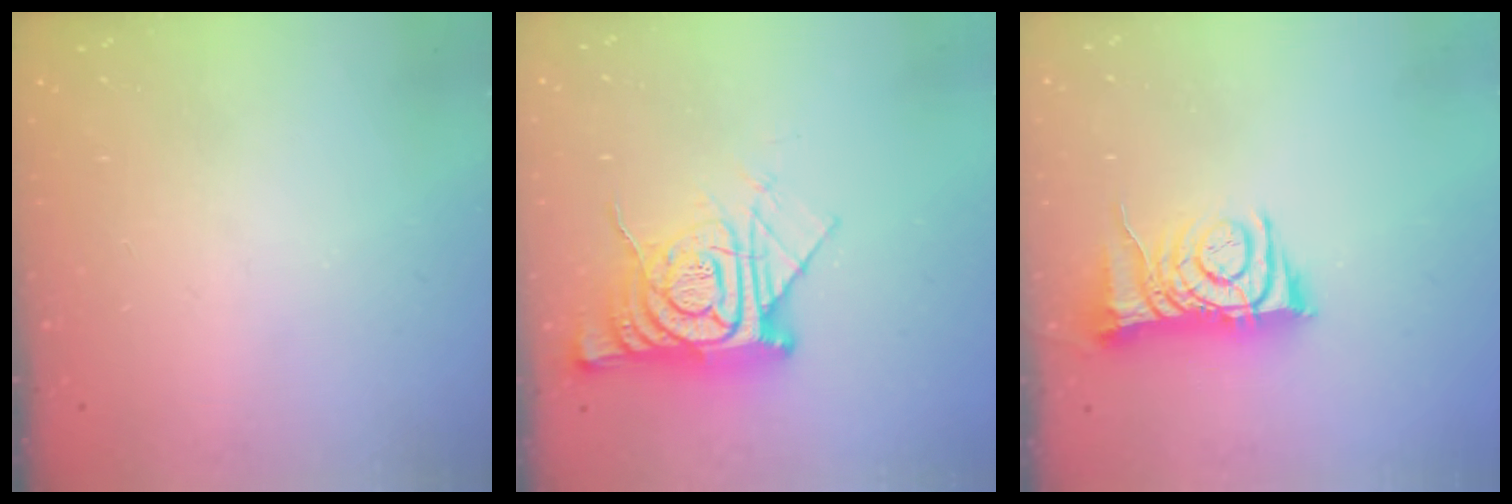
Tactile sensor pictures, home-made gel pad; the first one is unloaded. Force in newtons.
{"total": 14.6, "press": 14.5, "slide": 1.4}
{"total": 8.2, "press": 8.2, "slide": 0.7}